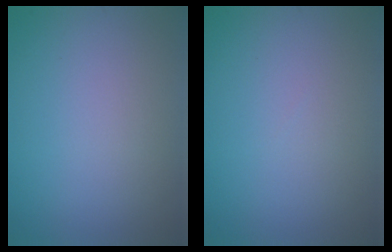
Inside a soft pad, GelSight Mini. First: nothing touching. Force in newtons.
{"total": 0.0}